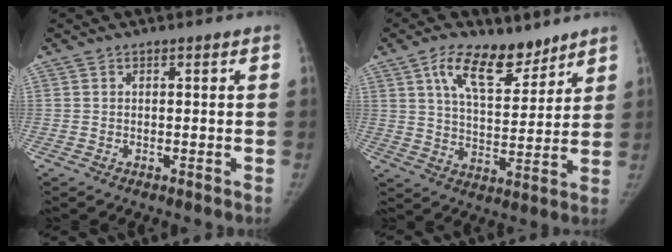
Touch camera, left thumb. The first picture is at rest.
{"total": 12.7, "force": [8.2, 6.2, 7.6], "torque": [-0.100, -0.045, 0.143]}